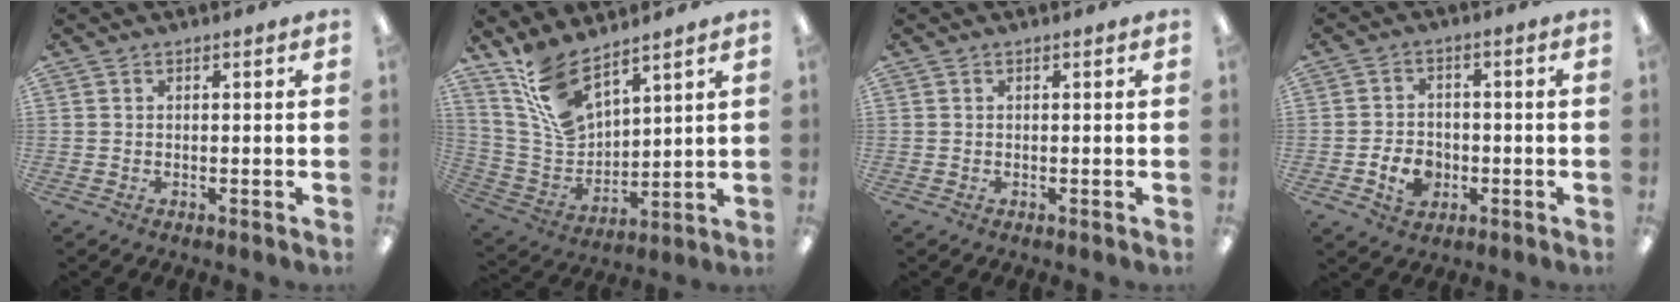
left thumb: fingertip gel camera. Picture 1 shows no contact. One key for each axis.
{"total": 12.7, "fx": 9.5, "fy": 5.4, "fz": 6.5, "tx": -0.145, "ty": -0.045, "tz": 0.184}
{"total": 0.0}
{"total": 6.0, "fx": -2.1, "fy": 4.6, "fz": 3.3, "tx": -0.057, "ty": 0.008, "tz": -0.037}